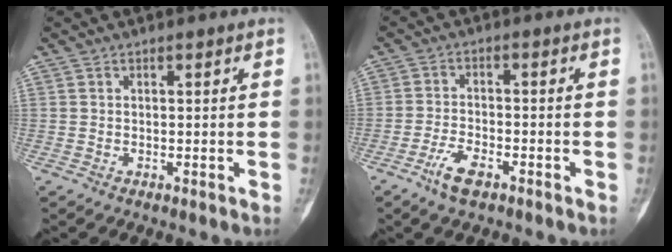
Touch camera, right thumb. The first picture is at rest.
{"total": 5.5, "force": [-3.5, 2.3, 3.5], "torque": [-0.068, 0.015, -0.066]}